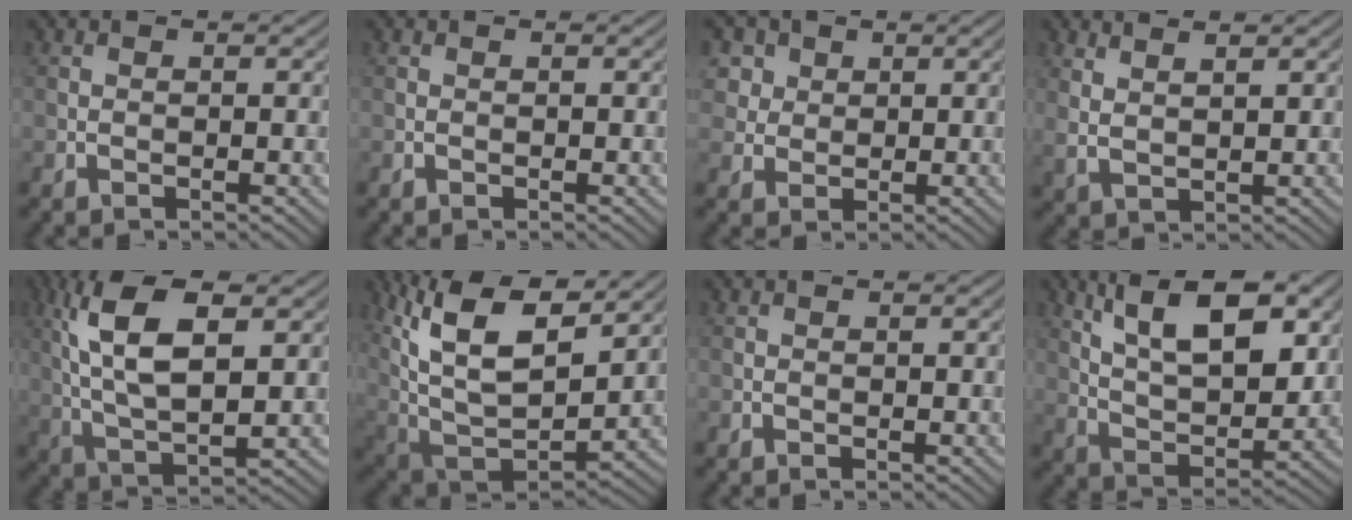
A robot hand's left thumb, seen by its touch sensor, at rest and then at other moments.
{"total": 0.0}
{"total": 4.1, "force": [2.0, 3.3, 1.4], "torque": [-0.058, -0.003, 0.044]}
{"total": 2.7, "force": [2.0, 0.0, 1.9], "torque": [-0.029, -0.002, 0.044]}
{"total": 12.0, "force": [3.3, 4.8, 10.5], "torque": [-0.218, 0.008, 0.067]}
{"total": 17.6, "force": [8.2, 8.7, 12.9], "torque": [-0.281, 0.029, 0.158]}
{"total": 0.0}
{"total": 12.0, "force": [5.6, 5.2, 9.3], "torque": [-0.157, -0.006, 0.098]}